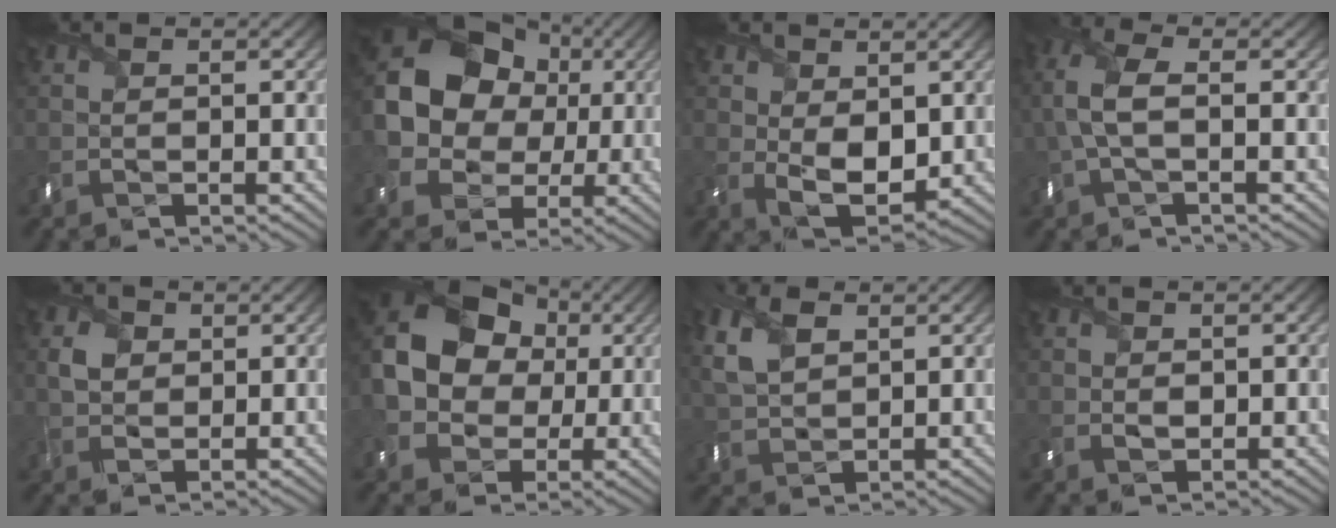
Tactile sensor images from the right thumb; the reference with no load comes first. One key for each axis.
{"total": 15.9, "fx": 1.5, "fy": 13.1, "fz": 8.8, "tx": -0.206, "ty": 0.016, "tz": 0.020}
{"total": 6.1, "fx": 0.7, "fy": 3.8, "fz": 4.7, "tx": -0.103, "ty": -0.020, "tz": 0.015}
{"total": 5.9, "fx": 0.0, "fy": 2.7, "fz": 5.2, "tx": -0.136, "ty": 0.012, "tz": -0.011}
{"total": 2.9, "fx": 0.9, "fy": 2.3, "fz": 1.5, "tx": -0.036, "ty": 0.002, "tz": 0.013}
{"total": 15.7, "fx": 1.5, "fy": 12.8, "fz": 9.0, "tx": -0.214, "ty": 0.020, "tz": 0.014}
{"total": 6.5, "fx": 2.7, "fy": 3.9, "fz": 4.4, "tx": -0.137, "ty": 0.011, "tz": 0.054}
{"total": 1.2, "fx": 0.1, "fy": 1.0, "fz": 0.7, "tx": -0.015, "ty": -0.004, "tz": 0.000}